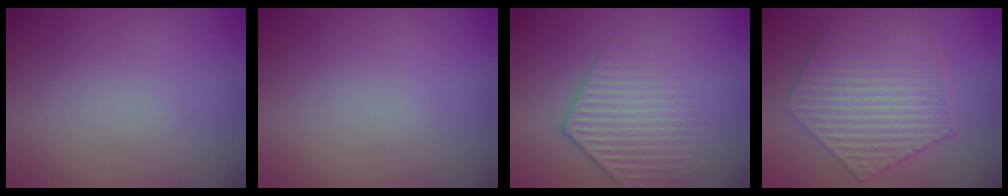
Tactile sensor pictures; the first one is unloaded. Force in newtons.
{"total": 0.0}
{"total": 3.1, "press": 2.8, "slide": 1.4}
{"total": 5.8, "press": 4.7, "slide": 3.4}